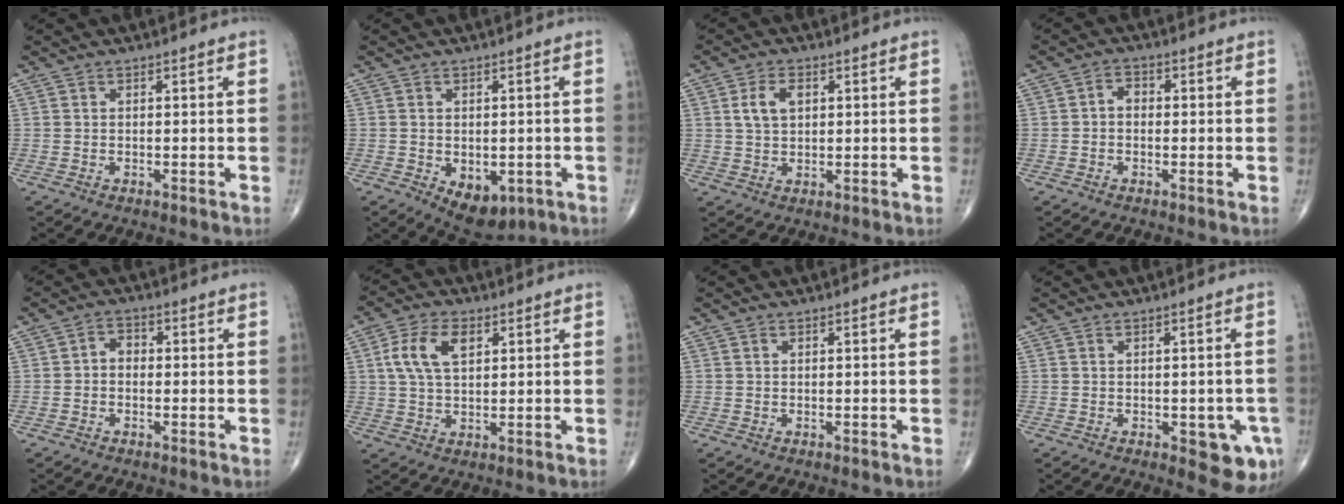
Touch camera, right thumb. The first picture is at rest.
{"total": 7.8, "force": [-2.6, 4.9, 5.6], "torque": [-0.062, -0.003, -0.023]}
{"total": 5.1, "force": [1.4, 3.2, 3.7], "torque": [-0.066, 0.001, 0.027]}
{"total": 2.8, "force": [-0.2, 2.1, 1.8], "torque": [-0.019, 0.016, -0.010]}
{"total": 3.1, "force": [-0.3, 2.4, 1.9], "torque": [-0.018, 0.017, -0.015]}
{"total": 8.6, "force": [2.6, 4.8, 6.6], "torque": [-0.128, 0.004, 0.049]}
{"total": 0.0}
{"total": 7.2, "force": [-2.5, 3.0, 6.0], "torque": [-0.044, -0.005, -0.024]}